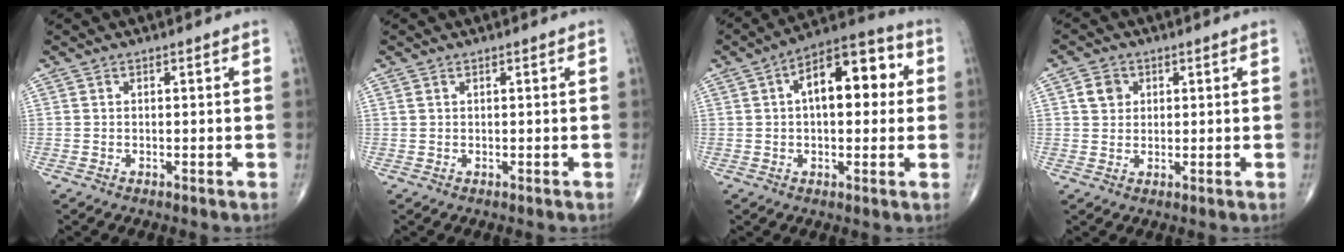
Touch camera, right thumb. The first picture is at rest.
{"total": 0.6, "force": [0.4, 0.2, 0.3], "torque": [-0.010, 0.008, 0.013]}
{"total": 14.4, "force": [2.9, 7.3, 12.1], "torque": [-0.151, 0.030, 0.036]}
{"total": 3.6, "force": [1.2, 3.1, 1.5], "torque": [-0.010, -0.002, 0.019]}